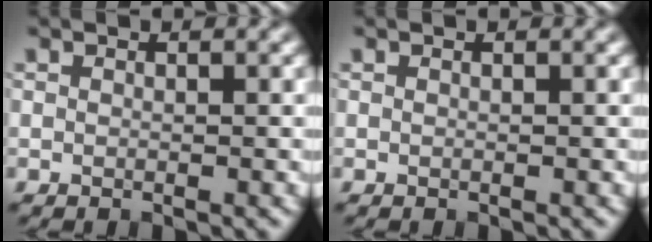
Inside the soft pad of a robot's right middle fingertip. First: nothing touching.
{"total": 0.0}